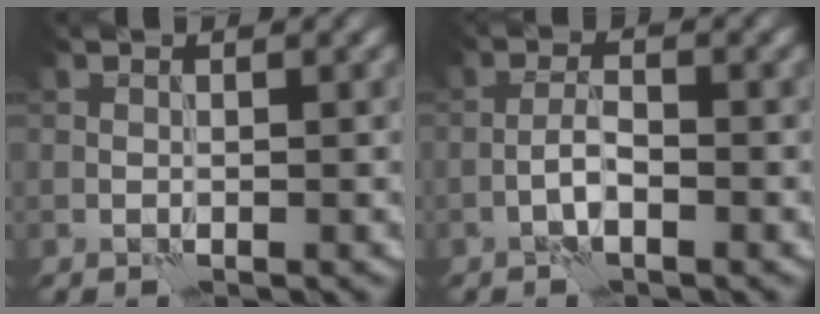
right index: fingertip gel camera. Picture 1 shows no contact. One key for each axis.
{"total": 1.6, "fx": -0.8, "fy": 0.4, "fz": 1.3, "tx": -0.029, "ty": 0.007, "tz": -0.021}